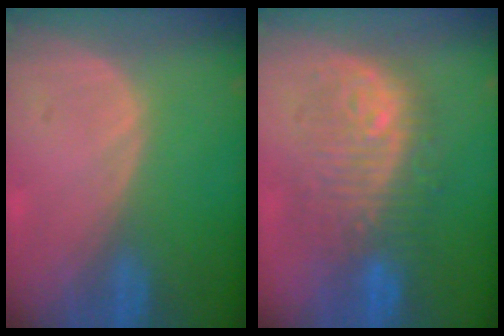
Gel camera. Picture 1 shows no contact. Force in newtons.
{"total": 9.7, "press": 9.6, "slide": 0.9}